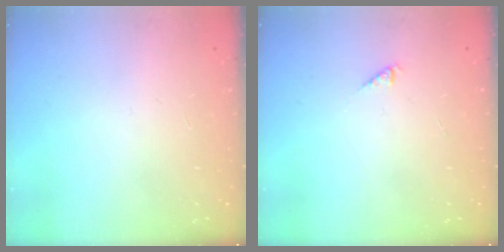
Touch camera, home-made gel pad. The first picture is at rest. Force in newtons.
{"total": 0.0}